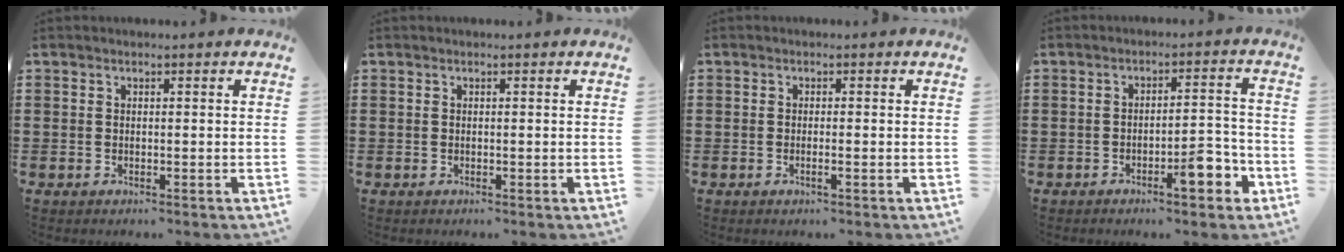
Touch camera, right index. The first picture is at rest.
{"total": 0.0}
{"total": 1.0, "force": [-0.5, -0.1, 0.9], "torque": [-0.015, -0.003, -0.009]}
{"total": 6.3, "force": [-3.3, 1.7, 5.1], "torque": [-0.072, 0.002, -0.054]}